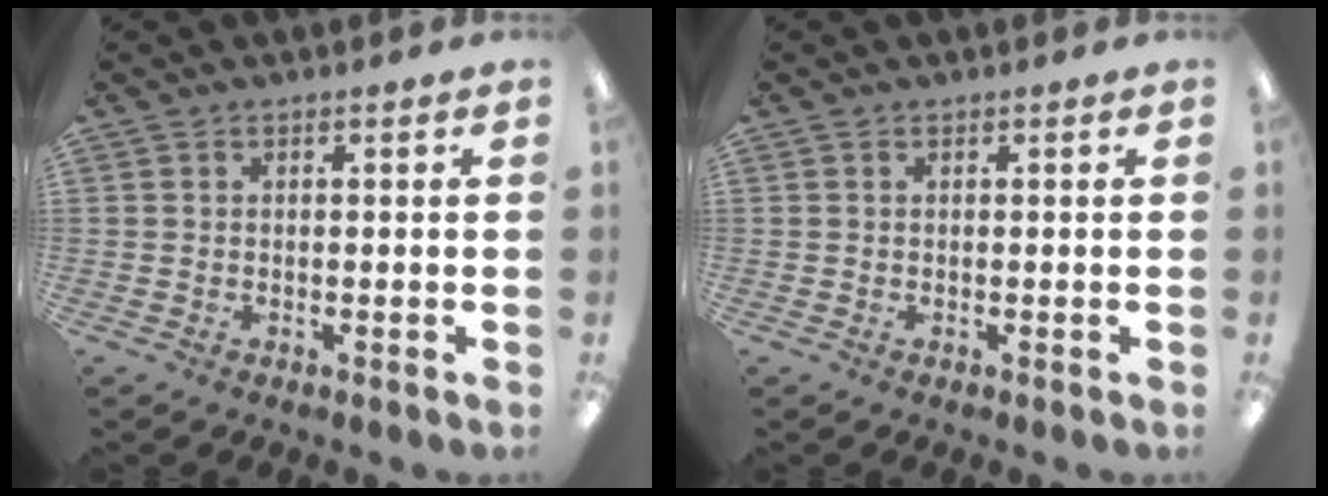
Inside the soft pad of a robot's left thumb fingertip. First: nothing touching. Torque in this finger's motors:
{"motor_torque": [0.00, 0.00, -0.11, 0.10, 0.00]}